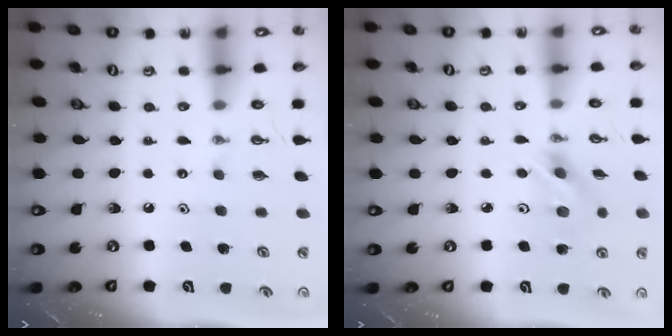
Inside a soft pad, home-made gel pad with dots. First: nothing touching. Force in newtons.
{"total": 4.6, "press": 4.5, "slide": 0.3}